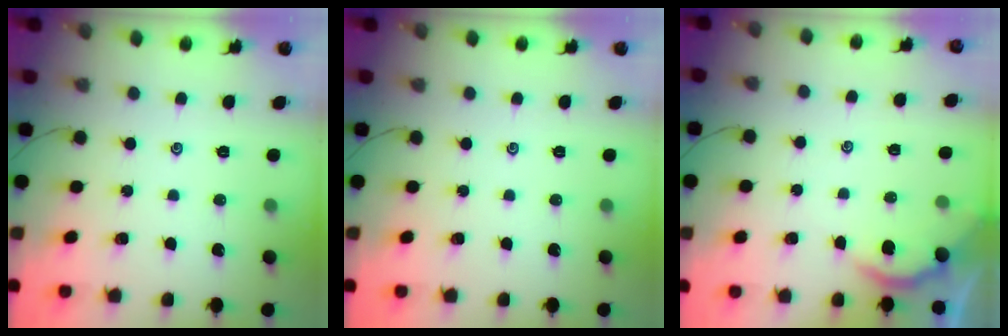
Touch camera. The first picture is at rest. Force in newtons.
{"total": 0.0}
{"total": 2.1, "press": 2.0, "slide": 0.4}